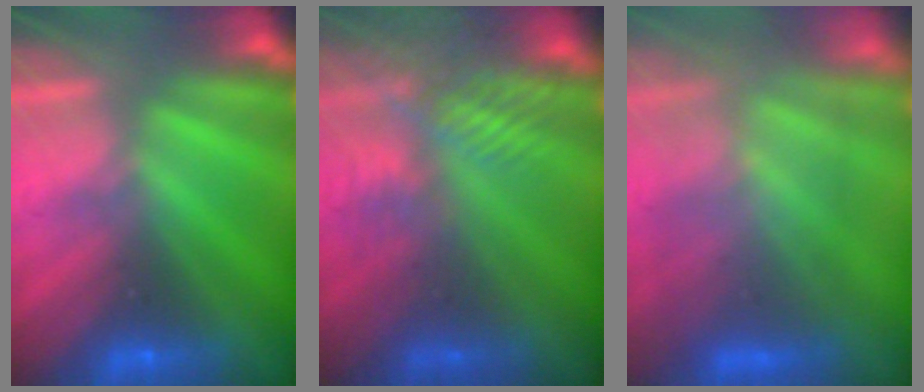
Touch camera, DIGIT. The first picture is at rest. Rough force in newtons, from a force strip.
{"total": 3.7}
{"total": 4.6}